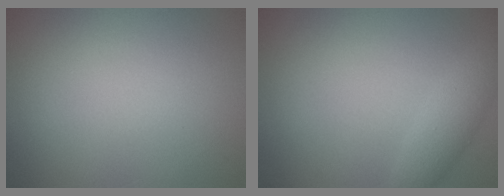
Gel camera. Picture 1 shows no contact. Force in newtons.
{"total": 2.6, "press": 2.6, "slide": 0.1}